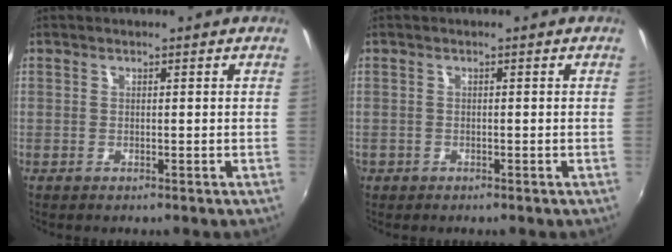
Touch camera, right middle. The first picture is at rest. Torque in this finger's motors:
{"motor_torque": [1.09, -1.05, 0.22, 0.19]}